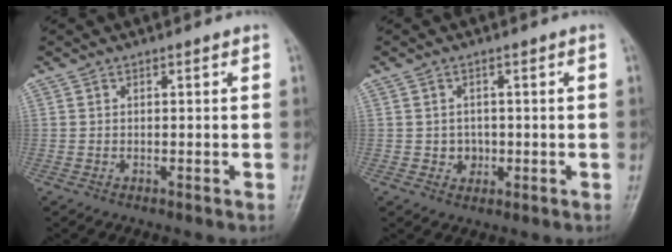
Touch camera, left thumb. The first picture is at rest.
{"total": 2.5, "force": [-0.2, 2.3, 0.9], "torque": [0.003, 0.004, -0.001]}